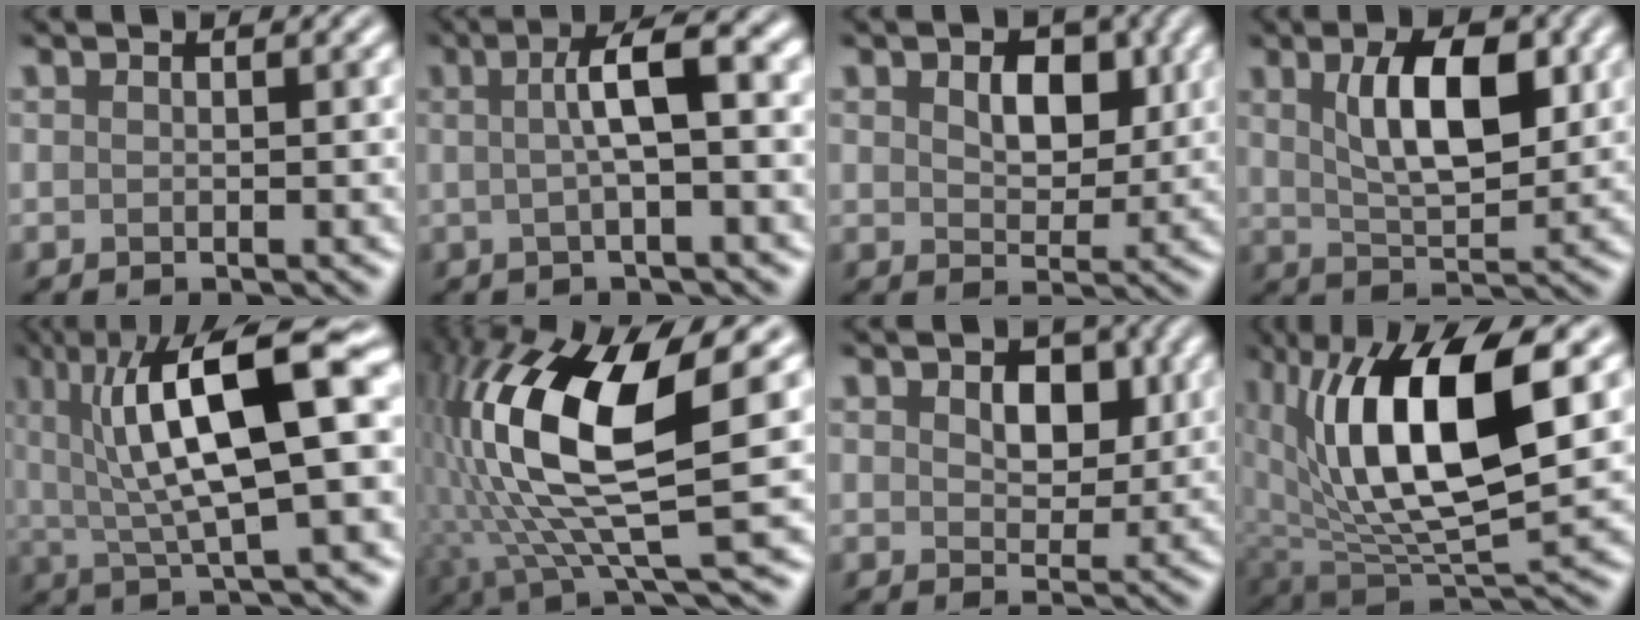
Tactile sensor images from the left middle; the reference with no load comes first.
{"total": 3.6, "force": [-0.6, -0.5, 3.5], "torque": [-0.076, -0.005, 0.022]}
{"total": 0.8, "force": [0.2, 0.4, 0.7], "torque": [-0.036, -0.021, 0.037]}
{"total": 4.0, "force": [0.7, 0.7, 3.9], "torque": [-0.092, -0.024, 0.053]}
{"total": 9.0, "force": [1.7, 1.5, 8.7], "torque": [-0.180, -0.018, 0.074]}
{"total": 10.6, "force": [0.5, 2.4, 10.3], "torque": [-0.248, -0.029, 0.056]}
{"total": 0.7, "force": [0.2, 0.4, 0.6], "torque": [-0.027, -0.022, 0.037]}
{"total": 9.6, "force": [1.3, 4.0, 8.6], "torque": [-0.176, -0.033, 0.065]}